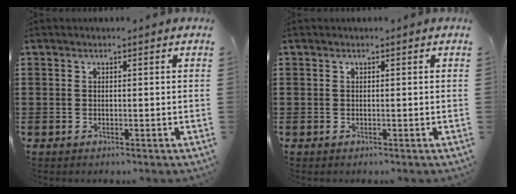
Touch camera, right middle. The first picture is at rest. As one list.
[{"total": 0.0}]